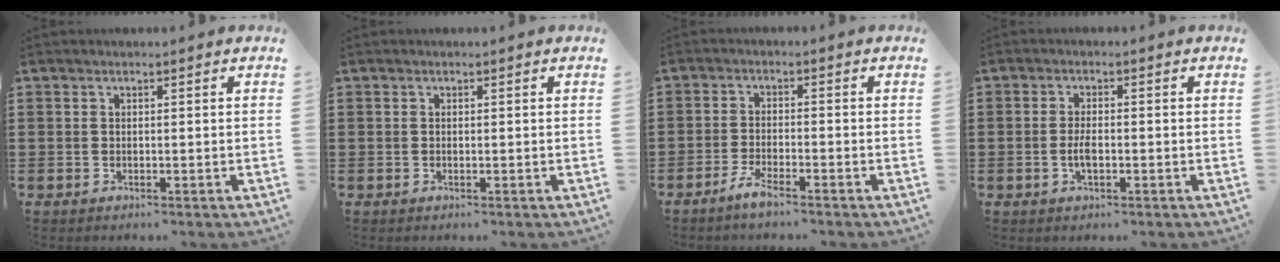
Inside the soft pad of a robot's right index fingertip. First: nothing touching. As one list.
[{"total": 0.0}, {"total": 2.7, "force": [-2.3, 0.0, 1.4], "torque": [-0.039, -0.002, -0.047]}, {"total": 2.8, "force": [-0.8, 0.9, 2.6], "torque": [-0.055, -0.003, -0.017]}]